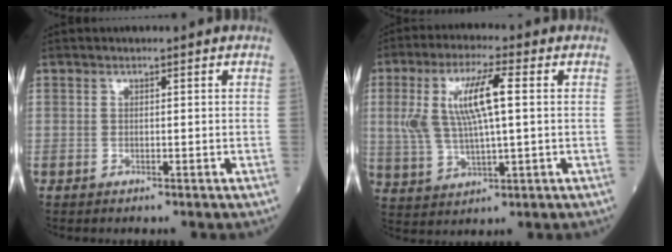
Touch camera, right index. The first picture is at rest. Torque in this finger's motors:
{"motor_torque": [1.22, 0.92, 0.40, 0.21]}